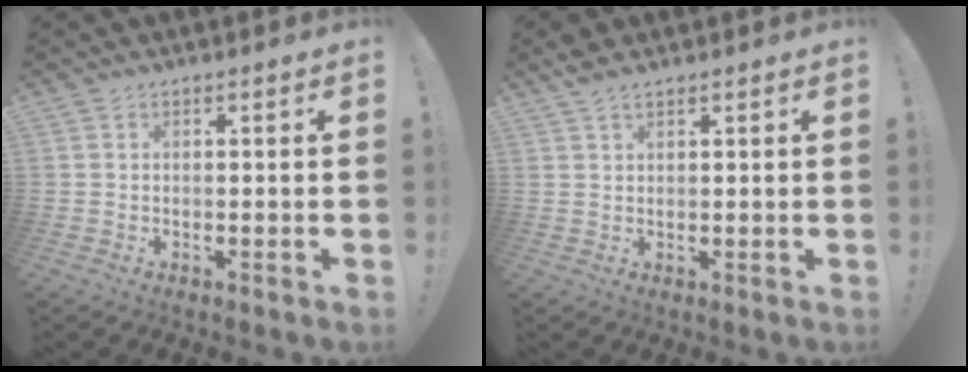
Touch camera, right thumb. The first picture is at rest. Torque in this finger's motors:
{"motor_torque": [0.19, 0.61, 0.42, 0.24, 0.12]}